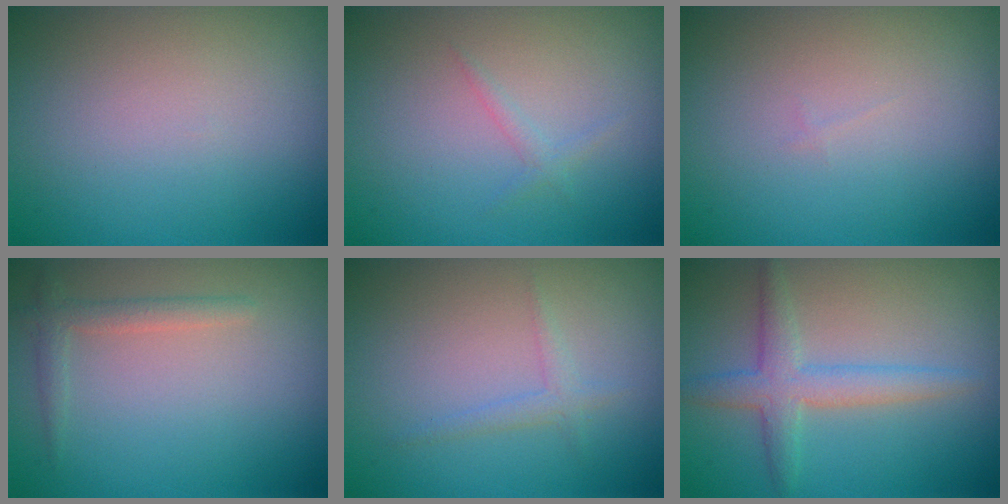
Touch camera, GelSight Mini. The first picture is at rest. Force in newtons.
{"total": 0.8, "press": 0.8, "slide": 0.0}
{"total": 0.0}
{"total": 1.7, "press": 1.6, "slide": 0.1}
{"total": 1.2, "press": 1.2, "slide": 0.1}
{"total": 3.2, "press": 3.2, "slide": 0.1}